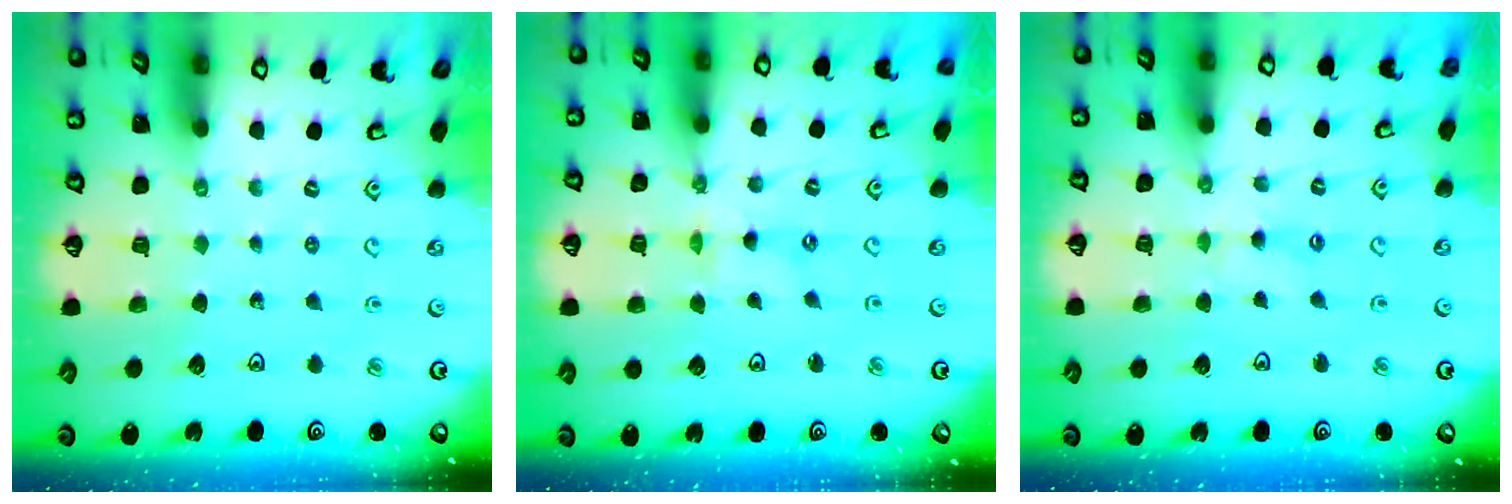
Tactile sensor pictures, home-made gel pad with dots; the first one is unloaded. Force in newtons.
{"total": 0.5, "press": 0.5, "slide": 0.2}
{"total": 2.1, "press": 2.0, "slide": 0.4}